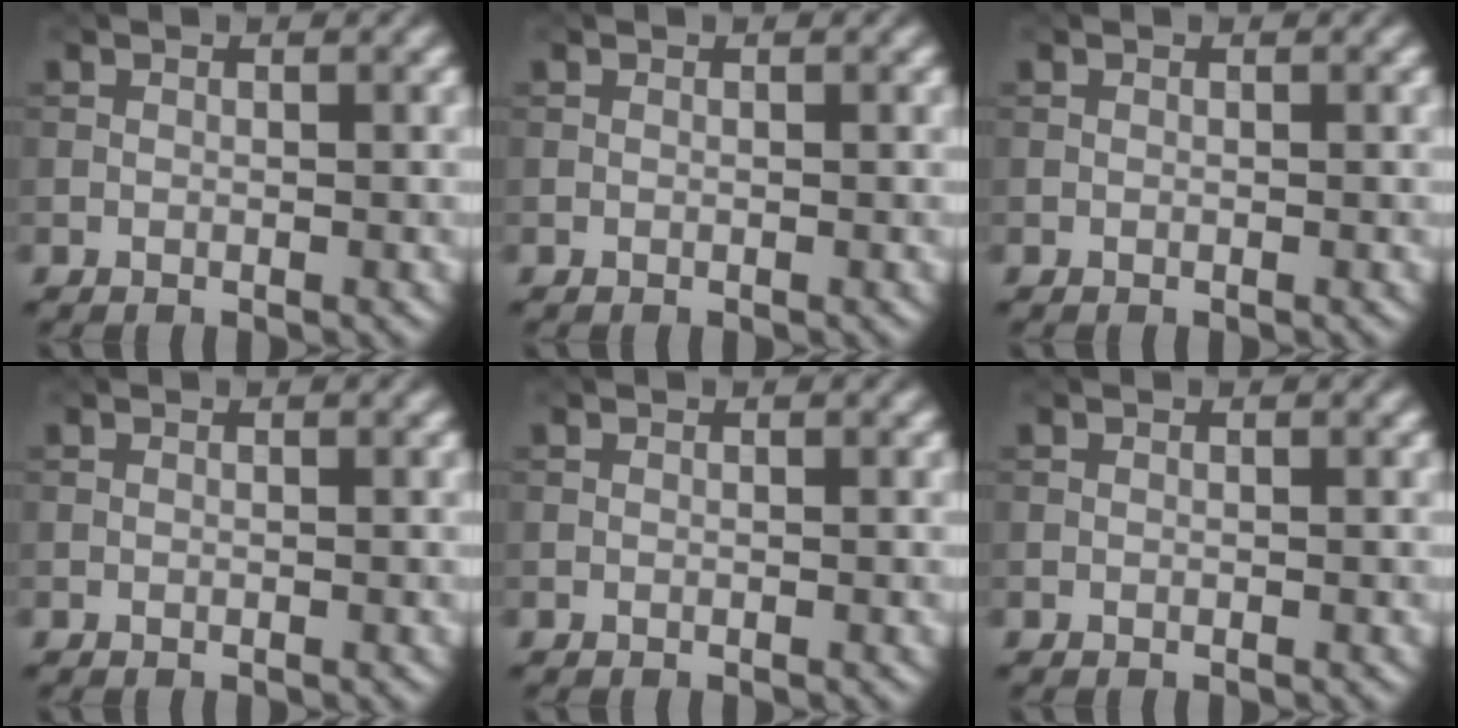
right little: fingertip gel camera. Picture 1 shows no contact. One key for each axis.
{"total": 0.0}
{"total": 0.0}
{"total": 0.0}
{"total": 0.0}
{"total": 0.0}